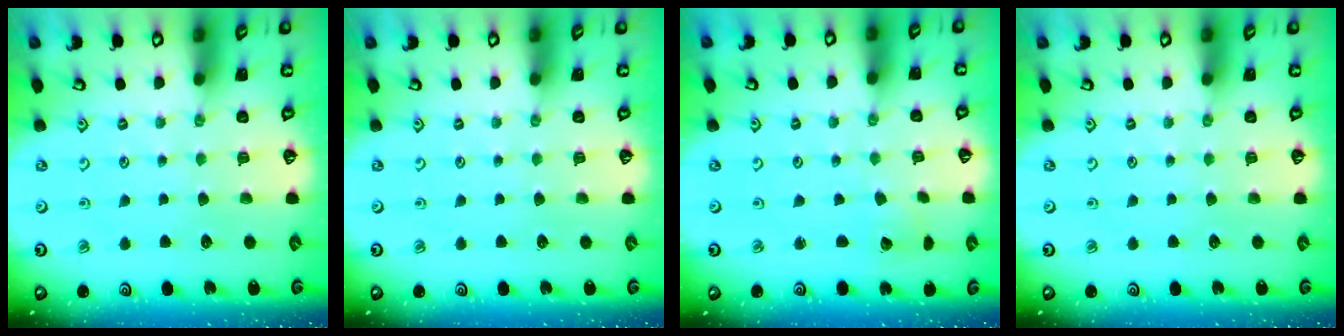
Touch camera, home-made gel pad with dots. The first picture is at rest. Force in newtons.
{"total": 0.0}
{"total": 1.4, "press": 1.3, "slide": 0.2}
{"total": 0.0}